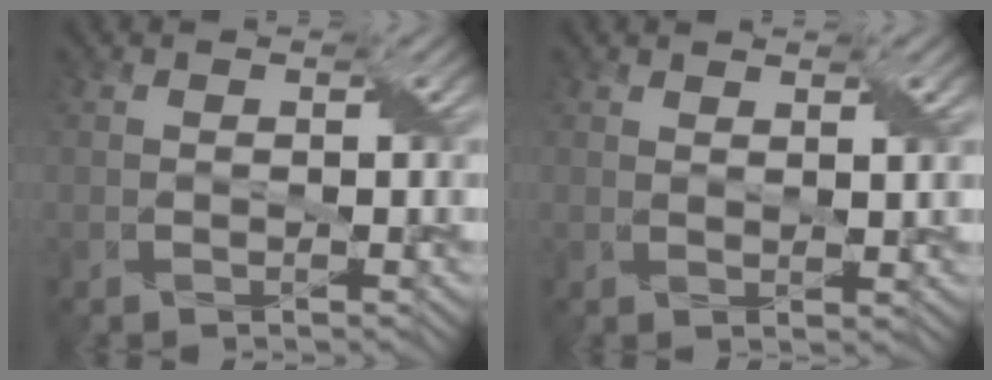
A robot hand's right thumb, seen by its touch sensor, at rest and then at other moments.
{"total": 2.0, "force": [1.4, 0.3, 1.3], "torque": [-0.026, -0.002, 0.026]}